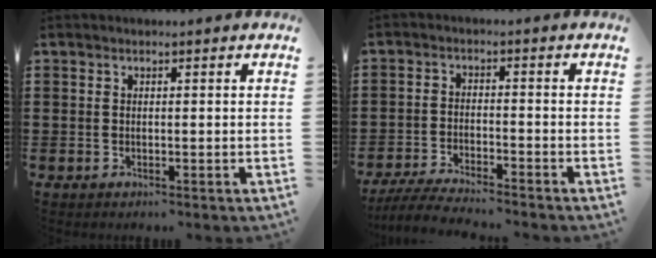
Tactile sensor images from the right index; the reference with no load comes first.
{"total": 4.4, "force": [-4.2, 0.0, 1.1], "torque": [-0.031, -0.007, -0.087]}